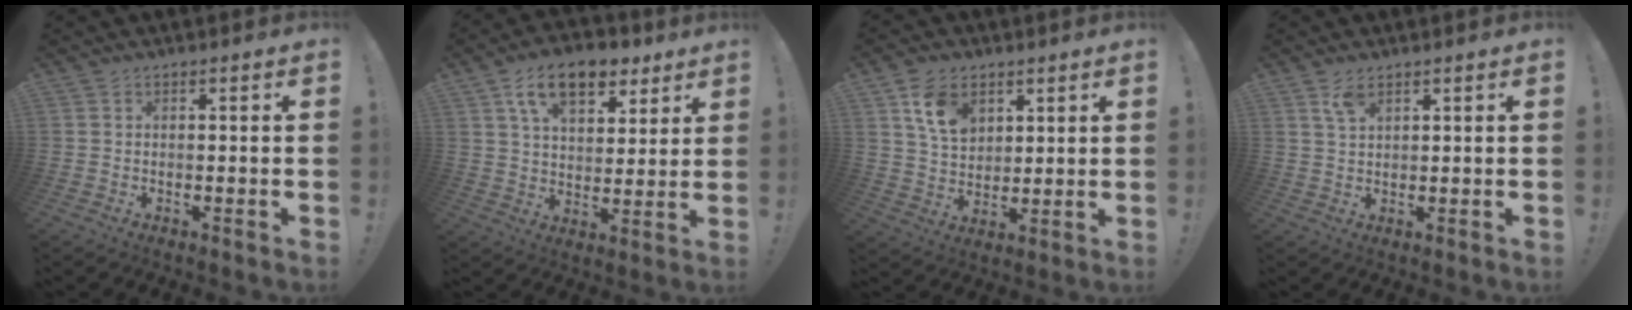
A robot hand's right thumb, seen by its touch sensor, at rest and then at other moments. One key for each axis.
{"total": 14.8, "fx": 8.3, "fy": 8.4, "fz": 8.9, "tx": -0.141, "ty": -0.030, "tz": 0.149}
{"total": 11.1, "fx": 5.7, "fy": 7.7, "fz": 5.6, "tx": -0.090, "ty": -0.017, "tz": 0.110}
{"total": 4.3, "fx": 2.7, "fy": 1.9, "fz": 2.7, "tx": -0.048, "ty": -0.009, "tz": 0.049}